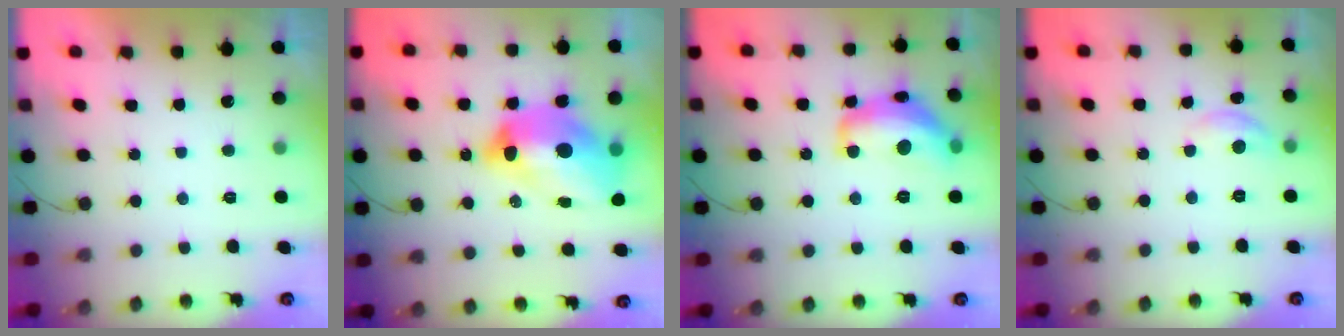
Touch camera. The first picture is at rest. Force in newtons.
{"total": 19.2, "press": 19.1, "slide": 1.9}
{"total": 15.9, "press": 15.9, "slide": 0.8}
{"total": 6.0, "press": 5.9, "slide": 0.5}